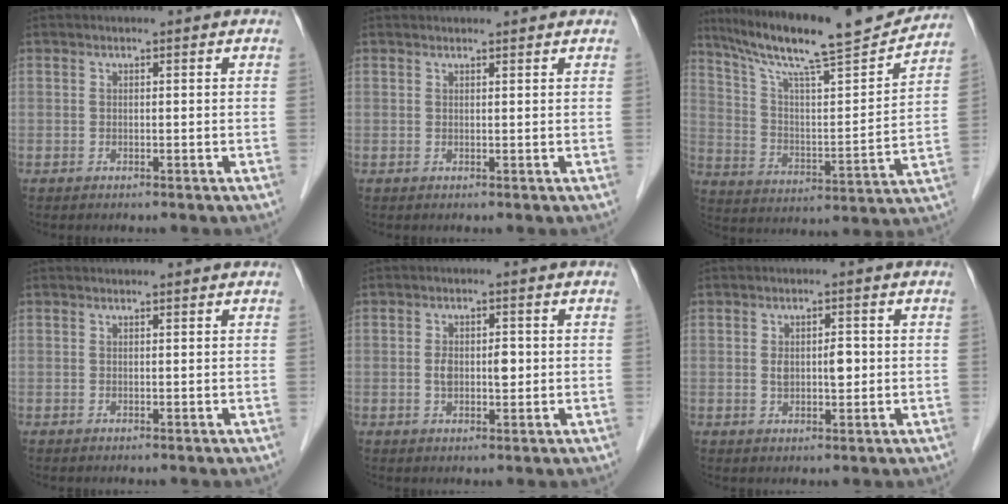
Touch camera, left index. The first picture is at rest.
{"total": 2.4, "force": [2.4, 0.1, 0.4], "torque": [-0.009, 0.013, 0.029]}
{"total": 21.7, "force": [19.0, 1.5, 10.4], "torque": [-0.179, -0.010, 0.292]}
{"total": 0.9, "force": [0.9, 0.0, 0.2], "torque": [-0.008, 0.008, 0.014]}
{"total": 3.7, "force": [-0.1, 1.8, 3.2], "torque": [-0.060, 0.006, 0.003]}
{"total": 3.4, "force": [0.1, 1.4, 3.1], "torque": [-0.053, 0.004, 0.006]}